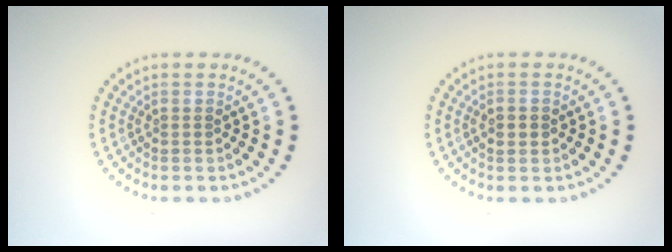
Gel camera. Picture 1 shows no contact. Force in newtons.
{"total": 1.8, "press": 1.8, "slide": 0.1}